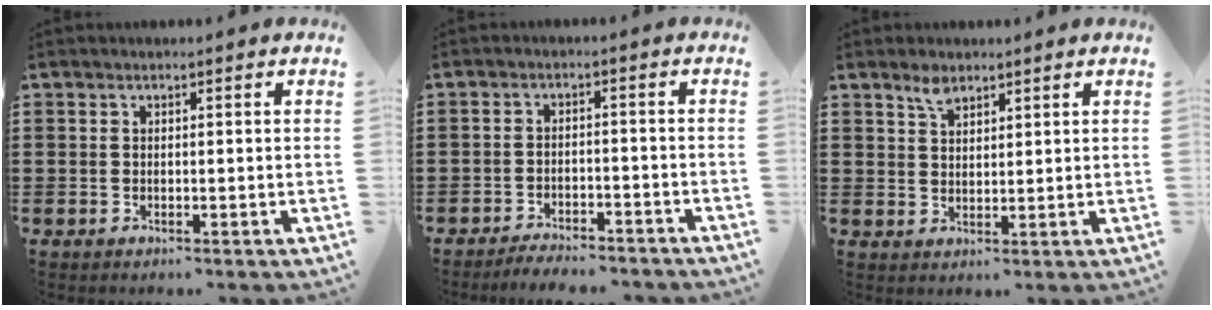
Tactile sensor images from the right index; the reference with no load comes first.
{"total": 3.2, "force": [-3.1, 0.3, 0.4], "torque": [-0.011, 0.003, -0.065]}
{"total": 2.7, "force": [2.1, 1.2, 1.1], "torque": [-0.020, -0.003, 0.039]}